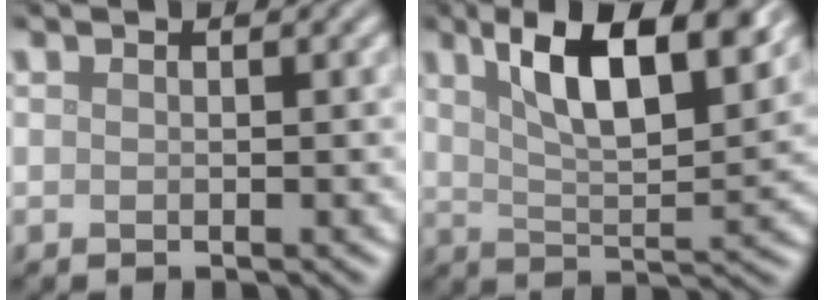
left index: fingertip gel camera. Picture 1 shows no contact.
{"total": 9.3, "force": [4.6, 3.2, 7.5], "torque": [-0.123, 0.011, 0.077]}